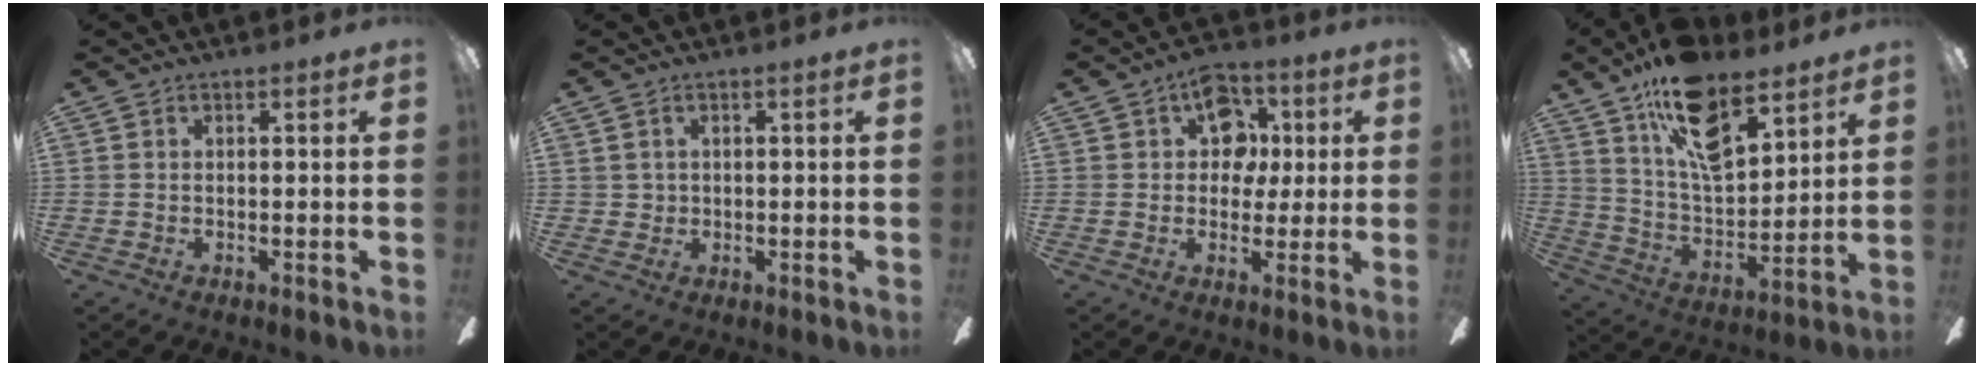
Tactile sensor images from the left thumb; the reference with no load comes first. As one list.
[{"total": 1.4, "force": [0.4, 1.3, 0.2], "torque": [-0.005, 0.003, 0.007]}, {"total": 10.6, "force": [3.6, 8.2, 5.7], "torque": [-0.073, -0.001, 0.064]}, {"total": 17.4, "force": [11.8, 7.9, 10.0], "torque": [-0.175, -0.058, 0.209]}]